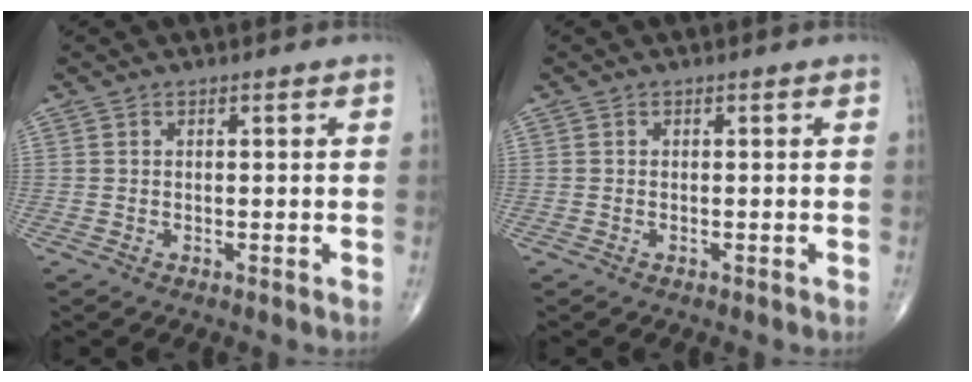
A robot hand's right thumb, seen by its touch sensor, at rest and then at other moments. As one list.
[{"total": 0.0}]